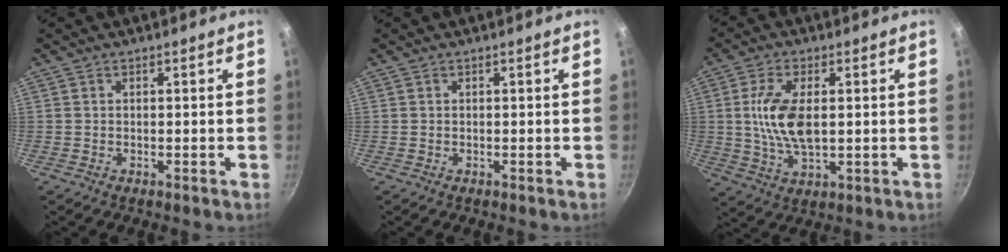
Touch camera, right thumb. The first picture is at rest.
{"total": 0.0}
{"total": 10.2, "force": [0.9, 4.9, 8.9], "torque": [-0.173, -0.003, 0.019]}